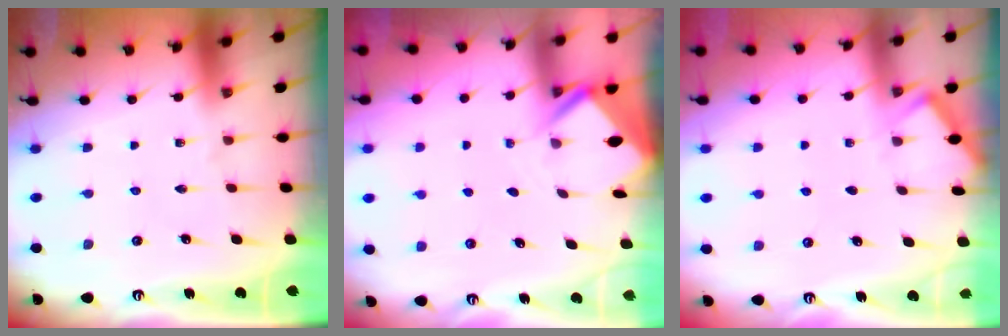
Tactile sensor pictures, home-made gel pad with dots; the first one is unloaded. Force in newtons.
{"total": 2.4, "press": 2.4, "slide": 0.1}
{"total": 2.7, "press": 2.7, "slide": 0.2}